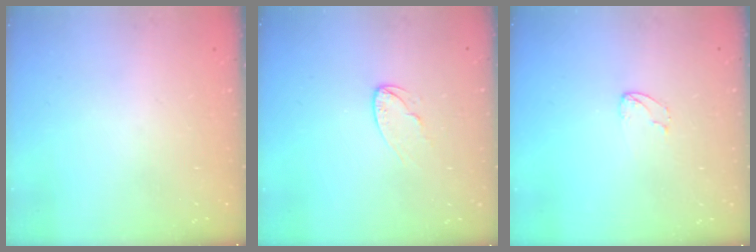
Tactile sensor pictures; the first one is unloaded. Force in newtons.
{"total": 5.2, "press": 5.2, "slide": 0.4}
{"total": 2.8, "press": 2.8, "slide": 0.2}